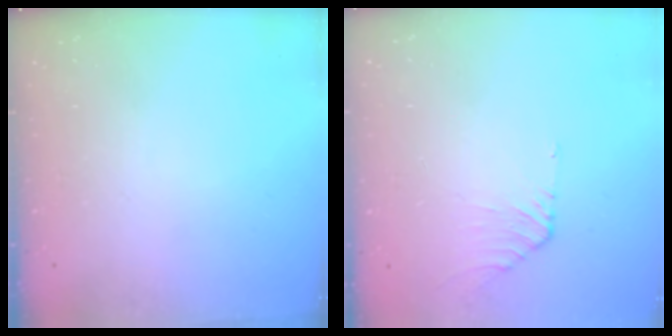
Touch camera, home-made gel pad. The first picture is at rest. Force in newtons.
{"total": 1.9, "press": 1.8, "slide": 0.6}